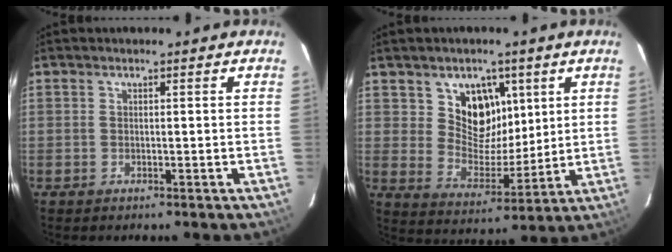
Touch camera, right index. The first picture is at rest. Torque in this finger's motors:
{"motor_torque": [0.47, 0.34, 0.28, 0.04]}